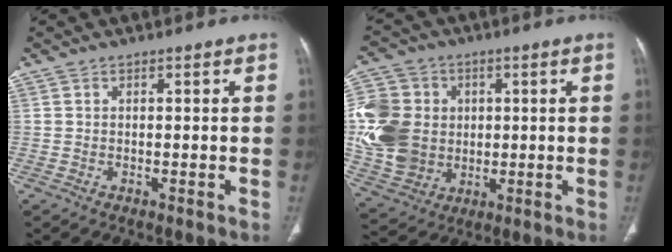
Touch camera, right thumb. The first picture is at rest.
{"total": 16.7, "force": [0.4, 13.9, 9.3], "torque": [-0.185, 0.006, 0.019]}